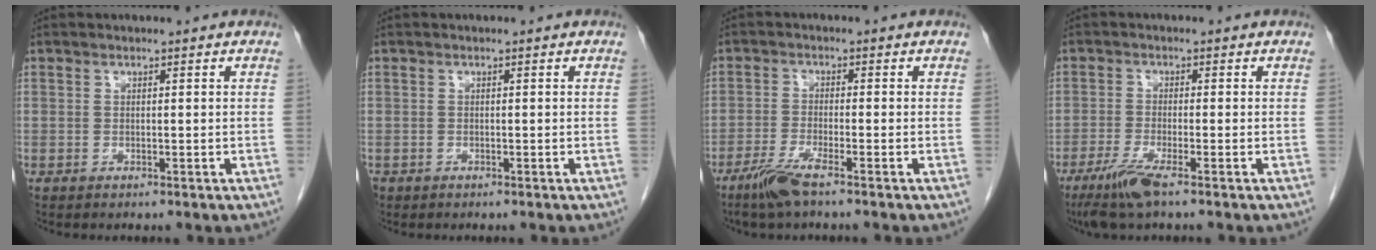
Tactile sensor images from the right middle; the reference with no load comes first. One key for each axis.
{"total": 0.6, "fx": -0.4, "fy": 0.4, "fz": 0.0, "tx": -0.009, "ty": 0.003, "tz": -0.006}
{"total": 4.4, "fx": -3.2, "fy": 0.0, "fz": 3.0, "tx": -0.069, "ty": -0.011, "tz": -0.067}
{"total": 5.1, "fx": -3.3, "fy": 0.1, "fz": 3.8, "tx": -0.082, "ty": -0.016, "tz": -0.067}